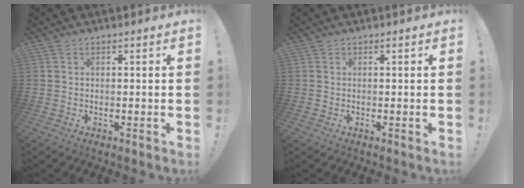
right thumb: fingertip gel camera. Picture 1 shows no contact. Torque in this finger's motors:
{"motor_torque": [0.00, 0.01, -0.15, 0.12, 0.04]}